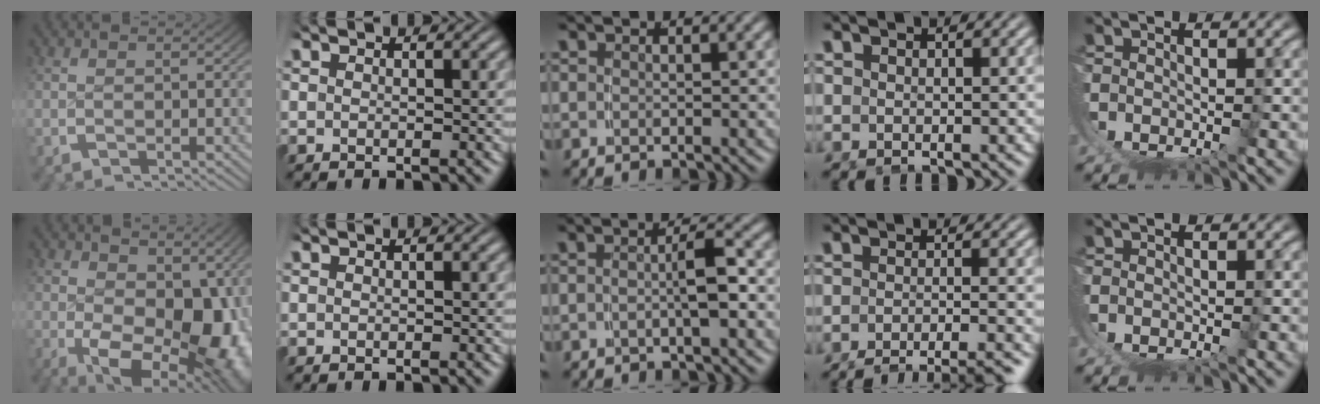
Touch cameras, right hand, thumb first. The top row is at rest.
{"thumb": {"total": 13.0, "force": [-2.1, 8.4, 9.7], "torque": [-0.166, -0.066, 0.002]}, "middle": {"total": 2.4, "force": [-0.7, -0.3, 2.2], "torque": [-0.030, 0.000, -0.009]}, "ring": {"total": 8.4, "force": [-7.7, 1.3, 3.2], "torque": [-0.028, -0.018, -0.110]}}